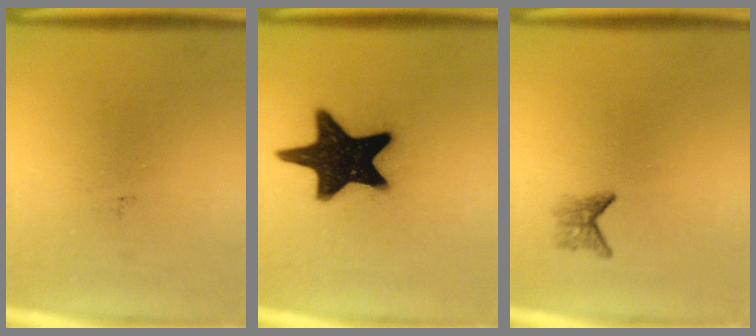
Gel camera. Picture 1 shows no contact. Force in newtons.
{"total": 19.4}
{"total": 1.6}